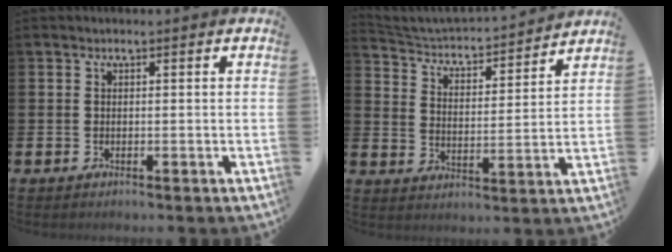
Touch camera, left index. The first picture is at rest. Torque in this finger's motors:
{"motor_torque": [0.21, -0.34, 0.12, 0.04]}